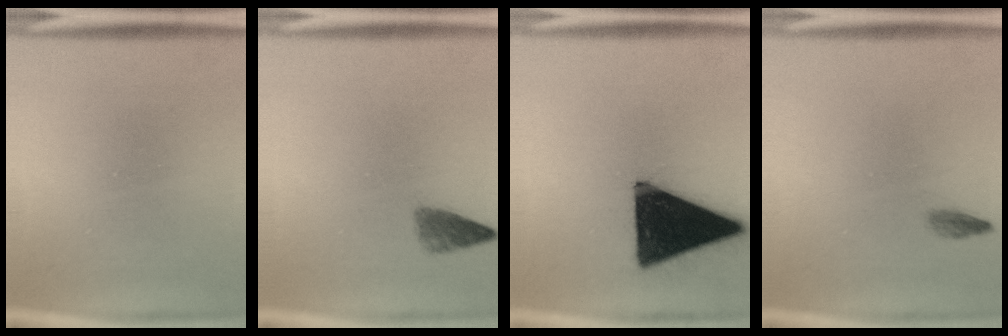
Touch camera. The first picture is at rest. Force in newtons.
{"total": 2.2}
{"total": 19.2}
{"total": 0.9}